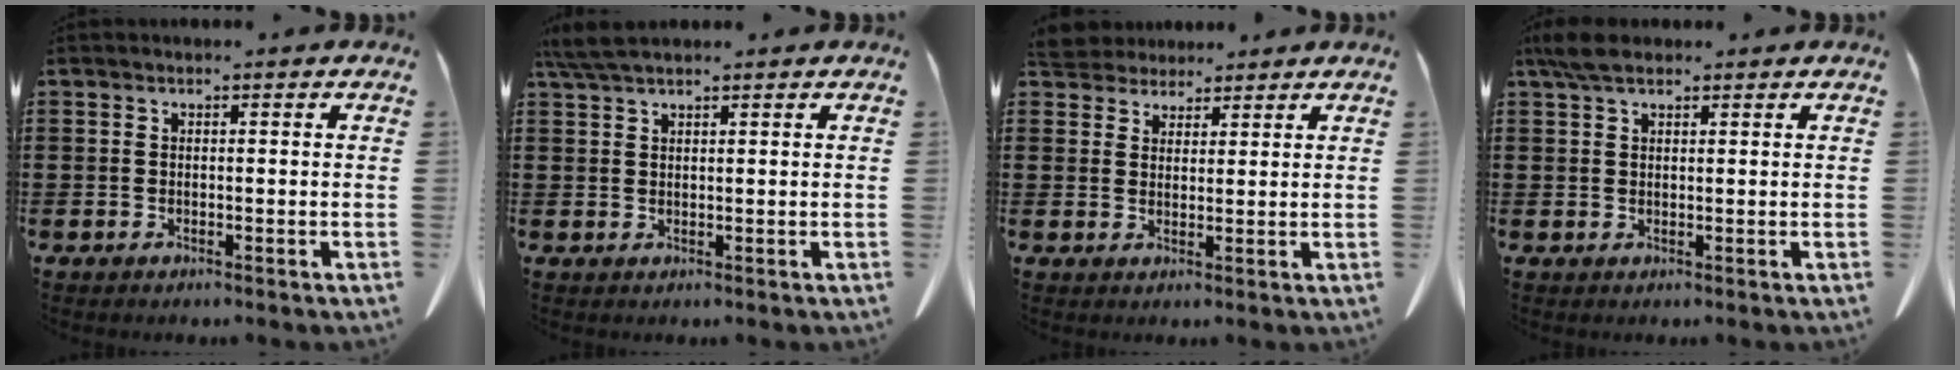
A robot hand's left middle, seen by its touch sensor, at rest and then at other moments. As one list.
[{"total": 3.8, "force": [2.9, 0.5, 2.3], "torque": [-0.054, -0.001, 0.057]}, {"total": 3.8, "force": [3.6, 1.3, 0.2], "torque": [-0.020, -0.008, 0.069]}, {"total": 3.7, "force": [2.5, 1.4, 2.3], "torque": [-0.053, 0.005, 0.048]}]